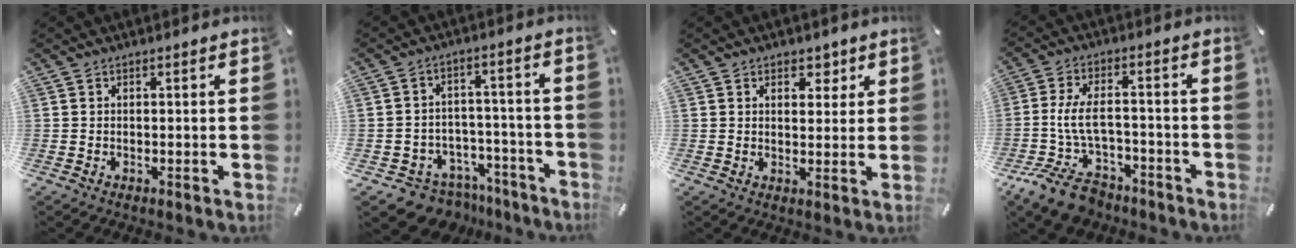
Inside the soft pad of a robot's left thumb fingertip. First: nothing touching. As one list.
[{"total": 7.3, "force": [-4.8, 5.4, 1.2], "torque": [-0.015, 0.031, -0.080]}, {"total": 4.4, "force": [2.1, 3.3, 1.9], "torque": [-0.006, -0.007, 0.029]}, {"total": 12.6, "force": [-4.8, 7.4, 9.0], "torque": [-0.184, 0.027, -0.082]}]